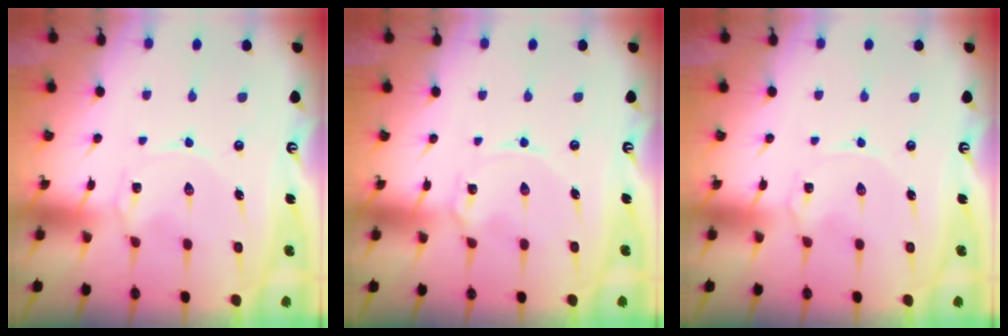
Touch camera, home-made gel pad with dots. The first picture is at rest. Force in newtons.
{"total": 2.4, "press": 2.4, "slide": 0.4}
{"total": 0.0}